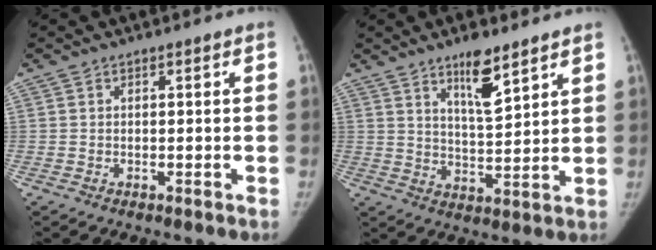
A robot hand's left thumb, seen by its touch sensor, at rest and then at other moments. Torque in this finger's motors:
{"motor_torque": [0.72, -0.41, 0.78, -0.76, 0.23]}